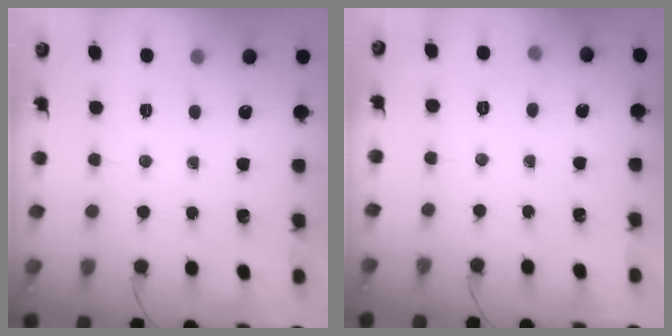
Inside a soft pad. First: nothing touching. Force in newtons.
{"total": 5.1, "press": 5.0, "slide": 1.2}